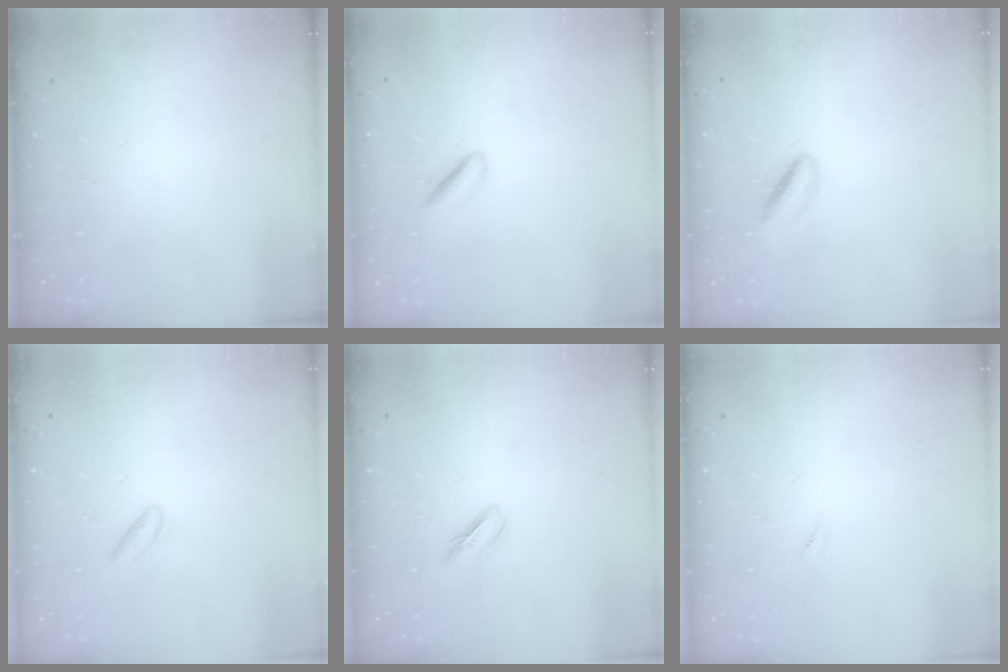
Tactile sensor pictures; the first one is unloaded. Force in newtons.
{"total": 1.8, "press": 1.7, "slide": 0.6}
{"total": 3.2, "press": 2.9, "slide": 1.4}
{"total": 3.3, "press": 2.9, "slide": 1.6}
{"total": 4.5, "press": 4.3, "slide": 1.2}
{"total": 0.5, "press": 0.3, "slide": 0.4}